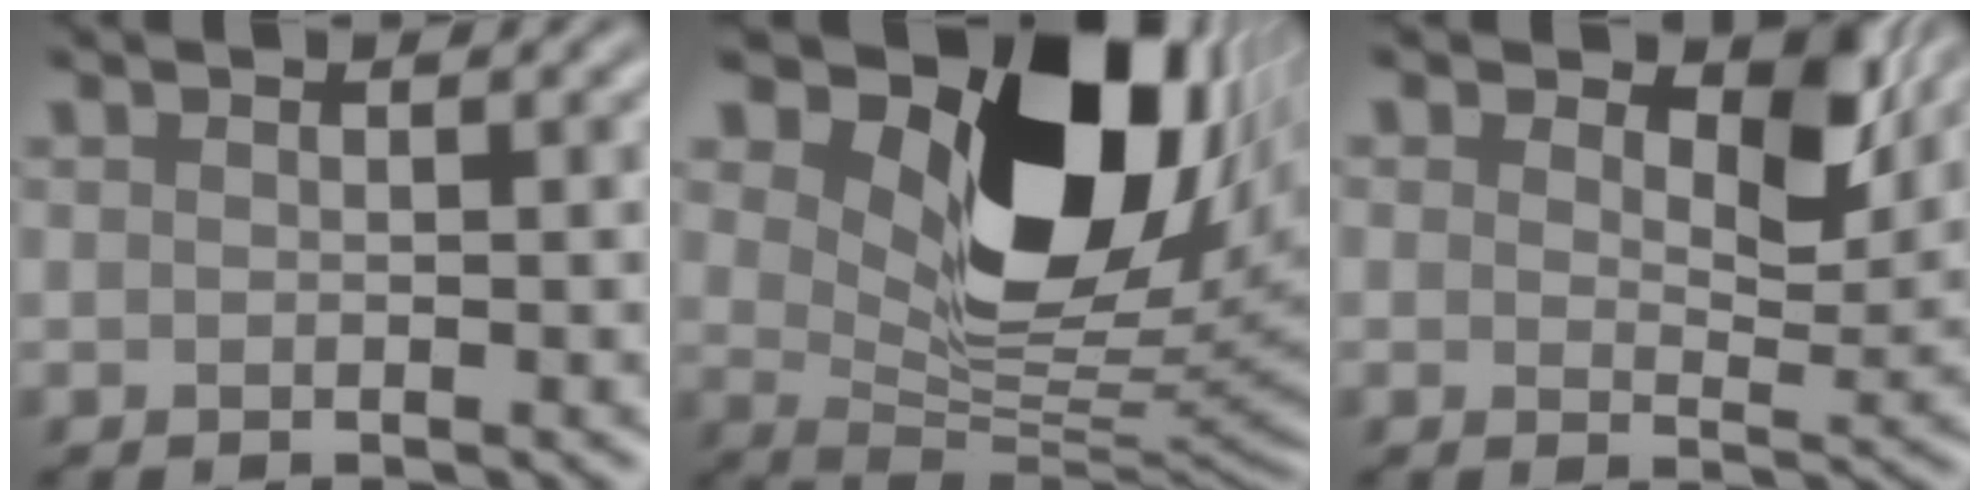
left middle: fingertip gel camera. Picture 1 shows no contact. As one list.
[{"total": 14.2, "force": [6.1, 8.1, 9.9], "torque": [-0.151, -0.007, 0.110]}, {"total": 5.4, "force": [2.8, 2.8, 3.8], "torque": [-0.055, -0.004, 0.031]}]